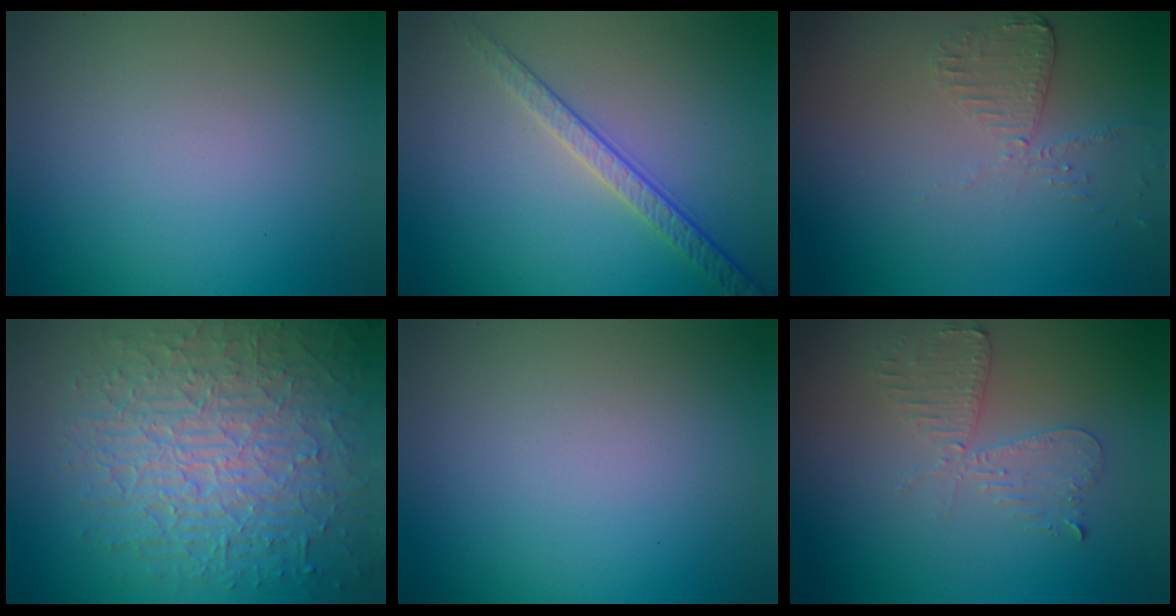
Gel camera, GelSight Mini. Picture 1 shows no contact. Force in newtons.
{"total": 2.4, "press": 2.0, "slide": 1.4}
{"total": 1.9, "press": 1.9, "slide": 0.4}
{"total": 8.9, "press": 6.2, "slide": 6.4}
{"total": 0.0}
{"total": 2.6, "press": 2.5, "slide": 0.5}